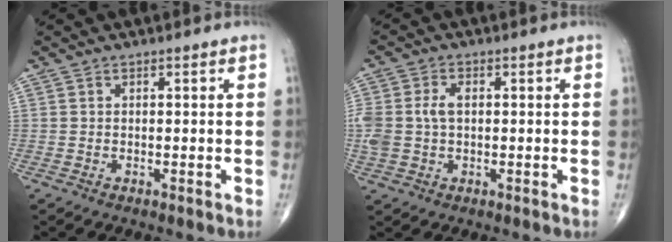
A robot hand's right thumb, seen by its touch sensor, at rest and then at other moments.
{"total": 6.4, "force": [0.4, 4.2, 4.8], "torque": [-0.119, 0.017, 0.011]}